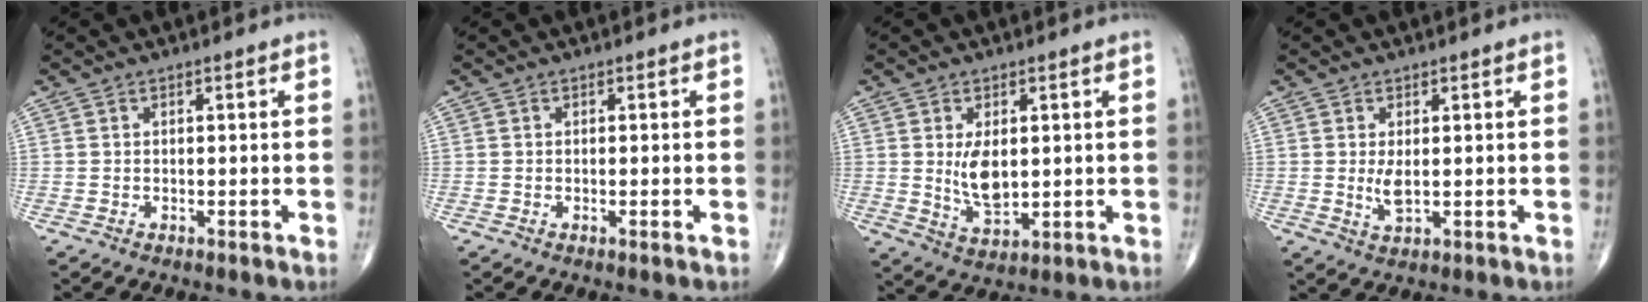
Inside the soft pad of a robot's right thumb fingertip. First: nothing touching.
{"total": 0.7, "force": [-0.2, 0.0, 0.7], "torque": [-0.011, -0.001, -0.003]}
{"total": 6.8, "force": [0.9, 3.7, 5.7], "torque": [-0.091, -0.017, 0.025]}
{"total": 2.8, "force": [0.2, 1.1, 2.6], "torque": [-0.053, -0.010, 0.010]}